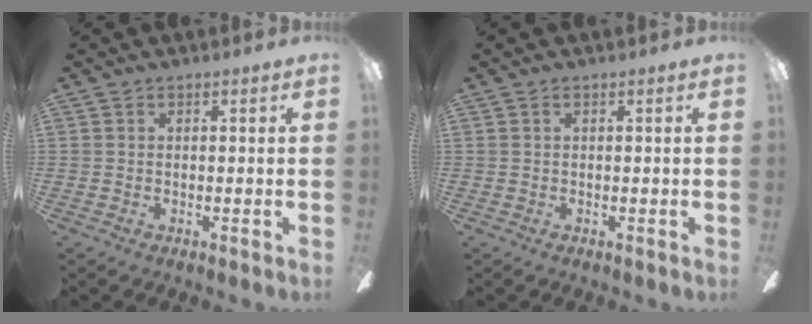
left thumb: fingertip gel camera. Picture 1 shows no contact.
{"total": 0.0}